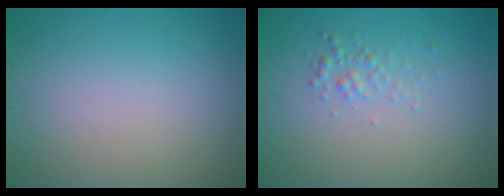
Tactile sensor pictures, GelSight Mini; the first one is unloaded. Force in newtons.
{"total": 1.2, "press": 1.2, "slide": 0.1}